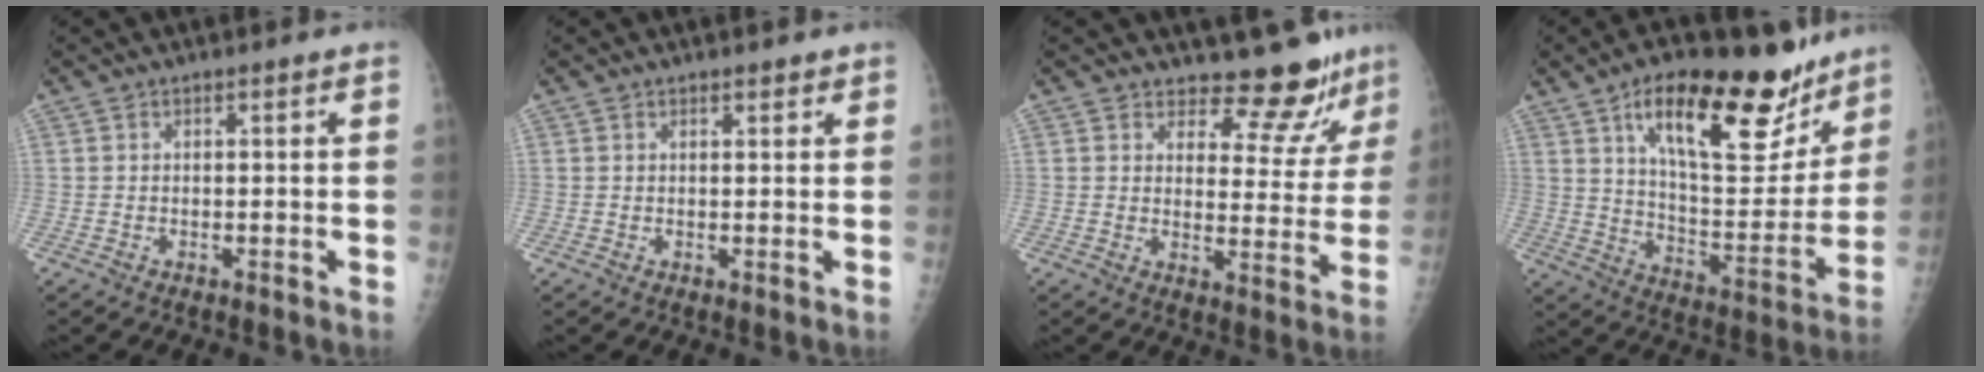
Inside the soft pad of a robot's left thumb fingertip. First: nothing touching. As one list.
[{"total": 1.2, "force": [0.9, 0.5, 0.5], "torque": [-0.001, -0.005, 0.011]}, {"total": 10.0, "force": [9.3, 3.3, 1.3], "torque": [0.021, -0.086, 0.111]}, {"total": 25.1, "force": [15.2, 9.9, 17.3], "torque": [-0.210, -0.055, 0.241]}]